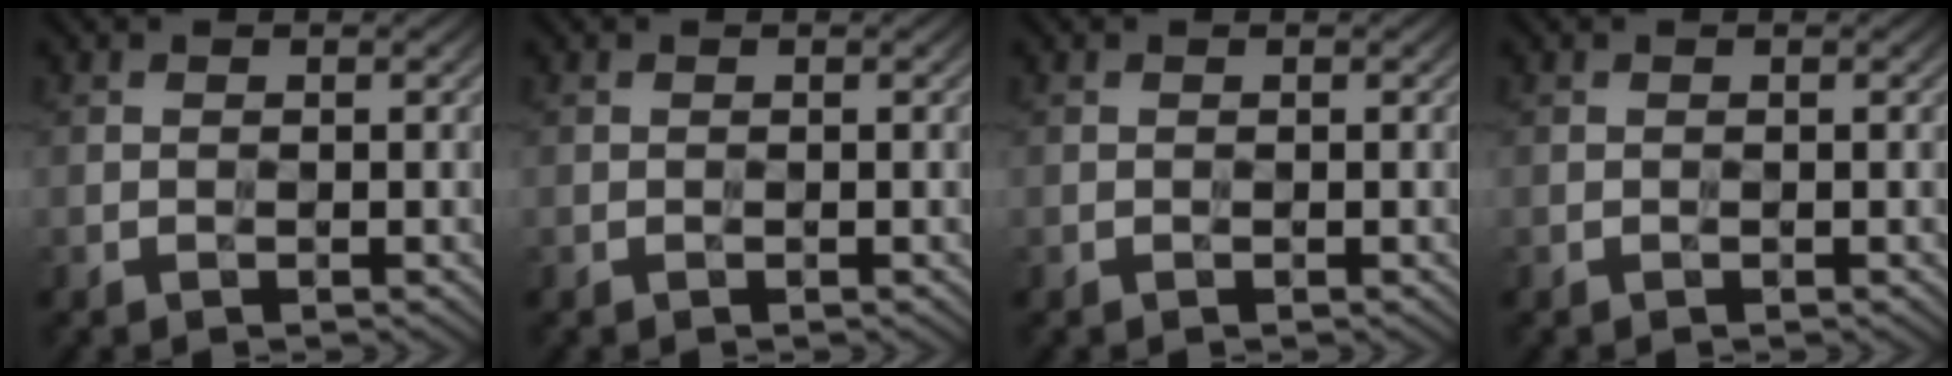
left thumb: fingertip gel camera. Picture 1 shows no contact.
{"total": 0.0}
{"total": 0.0}
{"total": 0.0}